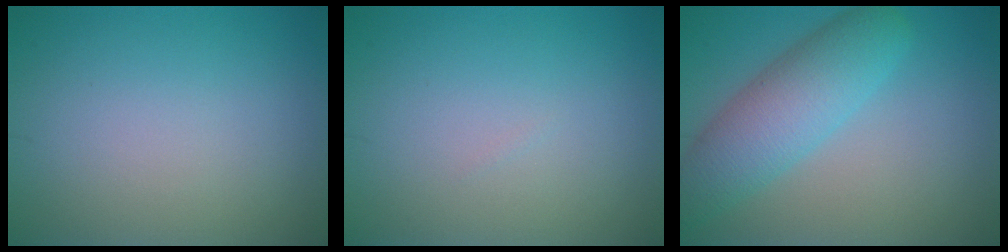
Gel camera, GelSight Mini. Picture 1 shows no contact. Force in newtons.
{"total": 0.0}
{"total": 5.8, "press": 5.8, "slide": 0.2}